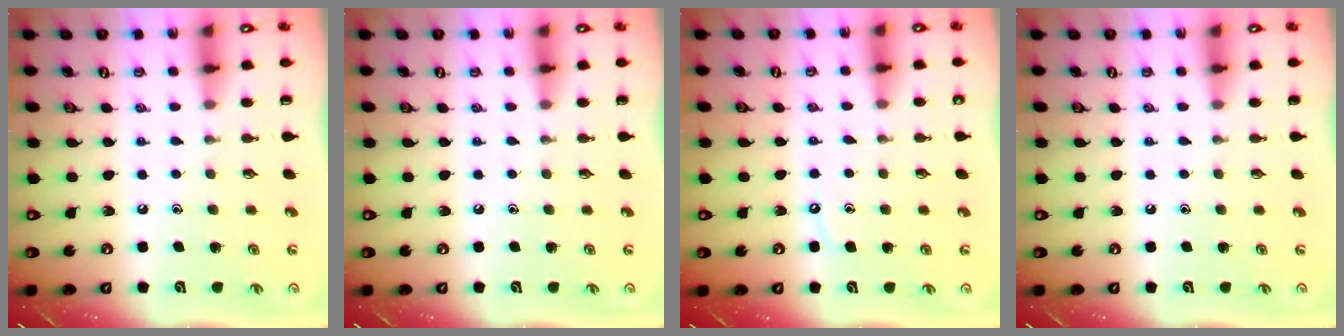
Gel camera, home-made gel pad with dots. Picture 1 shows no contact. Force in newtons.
{"total": 0.0}
{"total": 3.8, "press": 3.8, "slide": 0.4}
{"total": 0.0}